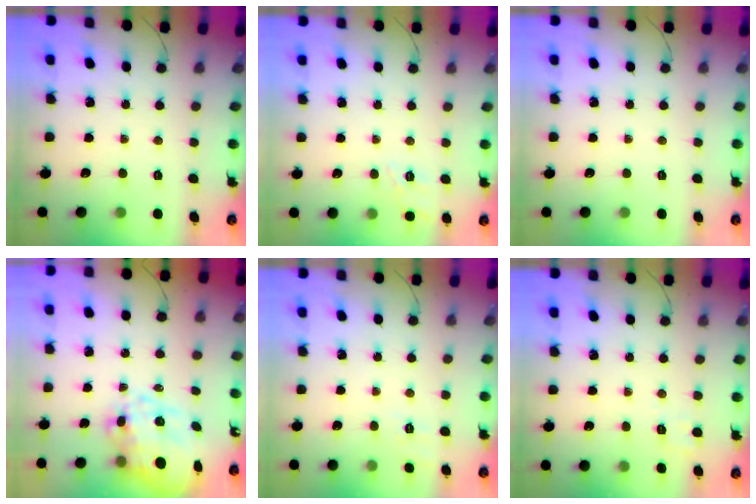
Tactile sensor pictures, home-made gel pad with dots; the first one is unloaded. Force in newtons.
{"total": 9.4, "press": 9.3, "slide": 1.5}
{"total": 0.0}
{"total": 13.6, "press": 13.2, "slide": 3.1}
{"total": 6.3, "press": 6.0, "slide": 1.8}
{"total": 3.0, "press": 2.3, "slide": 1.9}